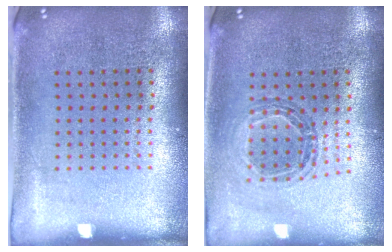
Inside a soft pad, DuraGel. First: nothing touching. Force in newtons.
{"total": 0.5, "press": 0.5, "slide": 0.0}